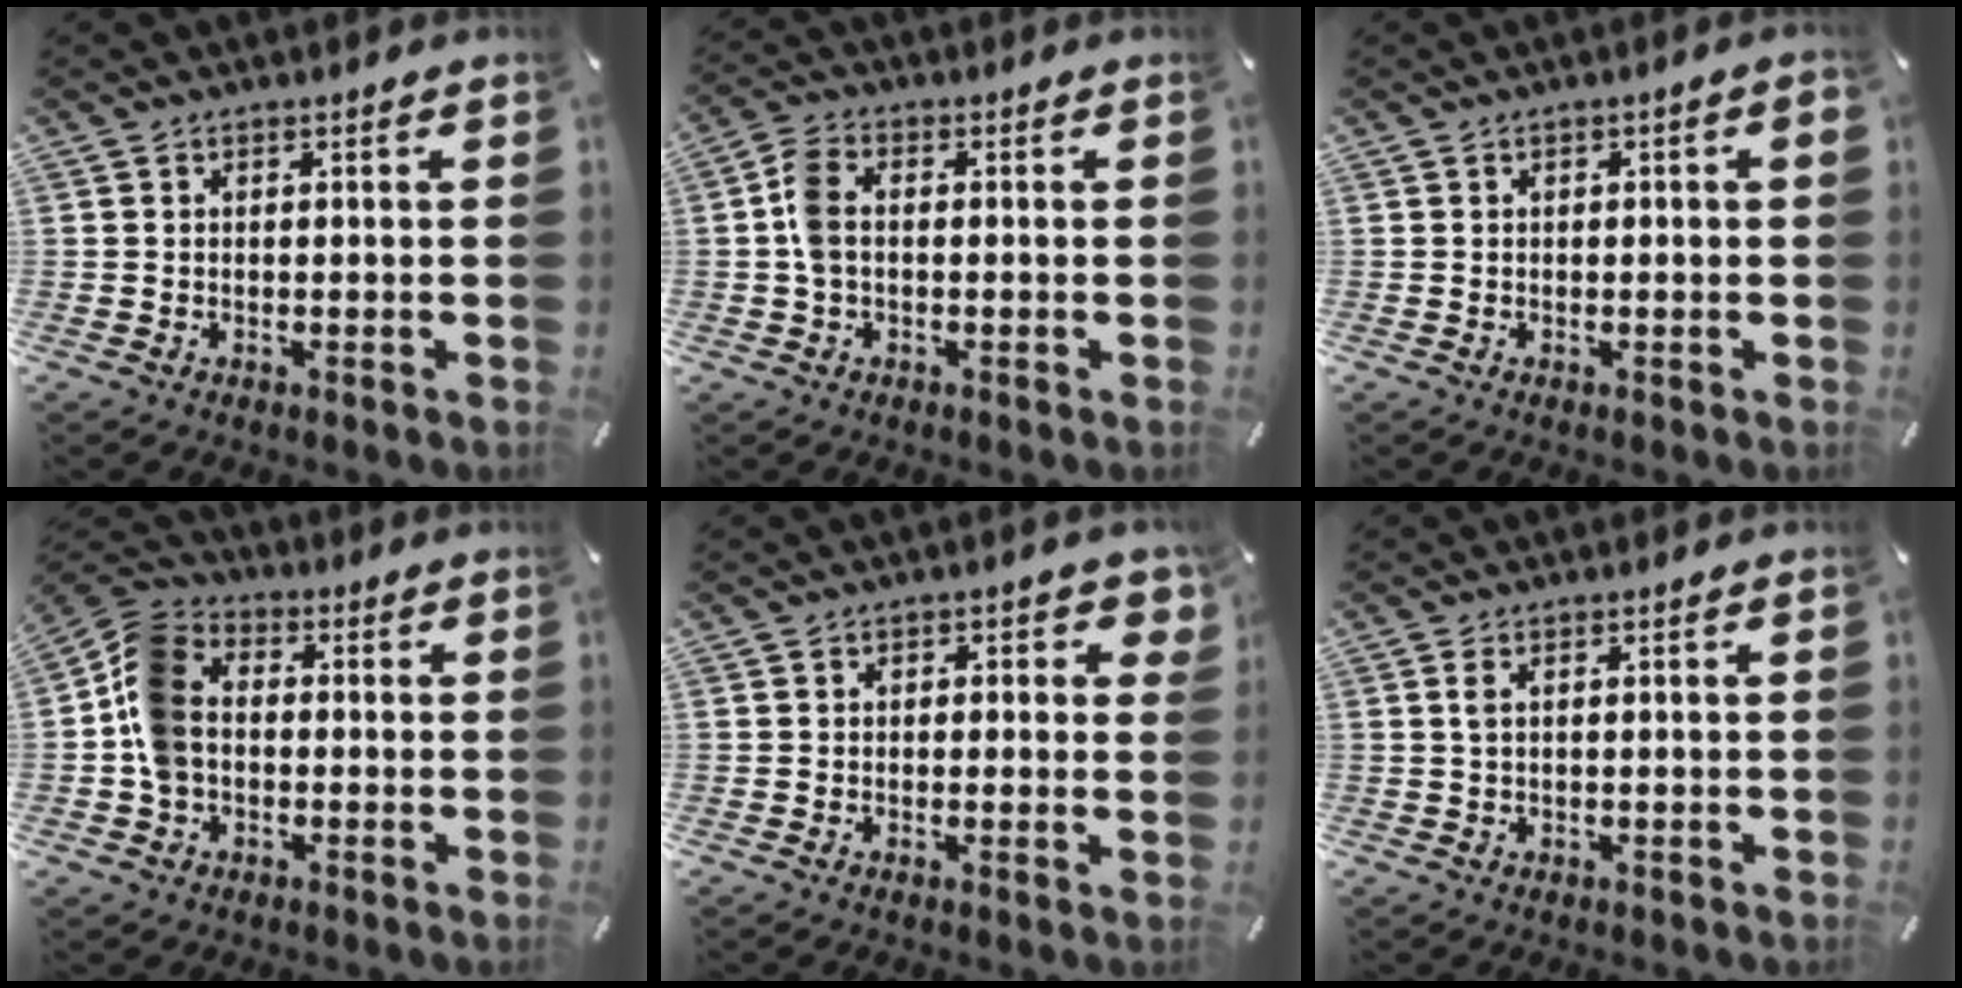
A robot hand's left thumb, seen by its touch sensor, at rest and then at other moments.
{"total": 5.0, "force": [-0.1, 3.1, 3.9], "torque": [-0.087, 0.005, -0.003]}
{"total": 1.0, "force": [0.0, 0.3, 1.0], "torque": [-0.015, 0.001, -0.002]}
{"total": 10.0, "force": [-1.3, 7.9, 6.0], "torque": [-0.128, 0.028, -0.019]}
{"total": 2.3, "force": [0.7, 1.5, 1.6], "torque": [-0.009, -0.002, 0.006]}
{"total": 1.4, "force": [0.3, 0.3, 1.3], "torque": [-0.025, 0.002, 0.004]}